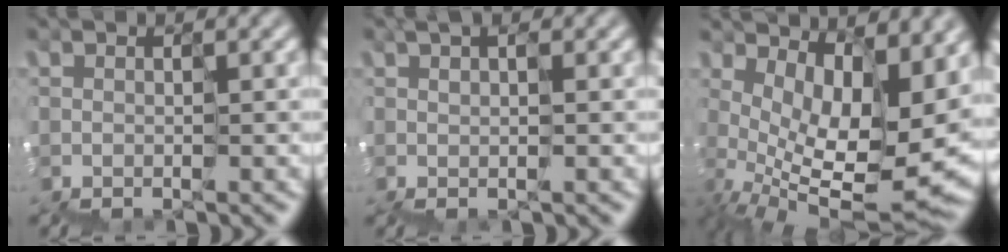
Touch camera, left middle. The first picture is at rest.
{"total": 0.6, "force": [0.5, 0.1, 0.3], "torque": [0.010, 0.010, 0.007]}
{"total": 9.6, "force": [0.6, 4.4, 8.5], "torque": [-0.139, -0.005, 0.033]}